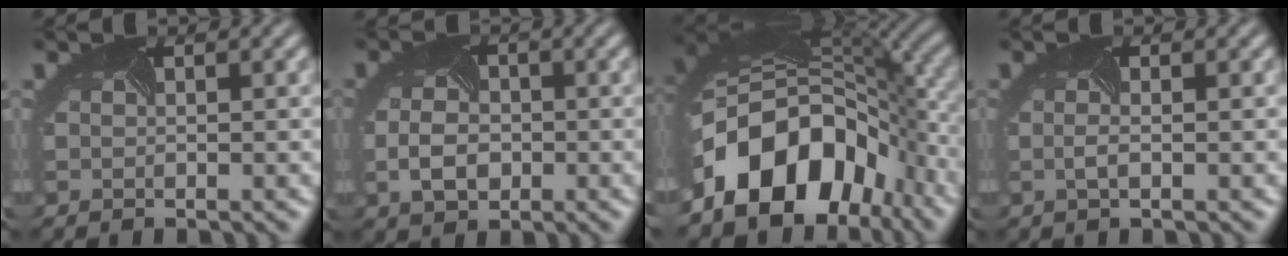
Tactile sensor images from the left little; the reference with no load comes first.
{"total": 3.3, "force": [-1.1, 2.3, 2.0], "torque": [-0.049, -0.004, -0.013]}
{"total": 13.0, "force": [-5.6, 8.8, 7.8], "torque": [-0.154, -0.003, -0.097]}
{"total": 1.0, "force": [-0.6, 0.1, 0.7], "torque": [-0.019, 0.000, -0.008]}